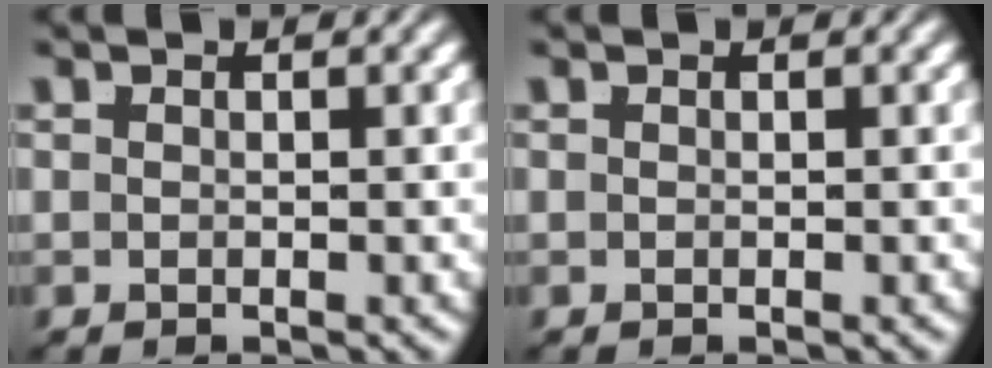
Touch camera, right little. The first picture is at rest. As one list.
[{"total": 0.0}]